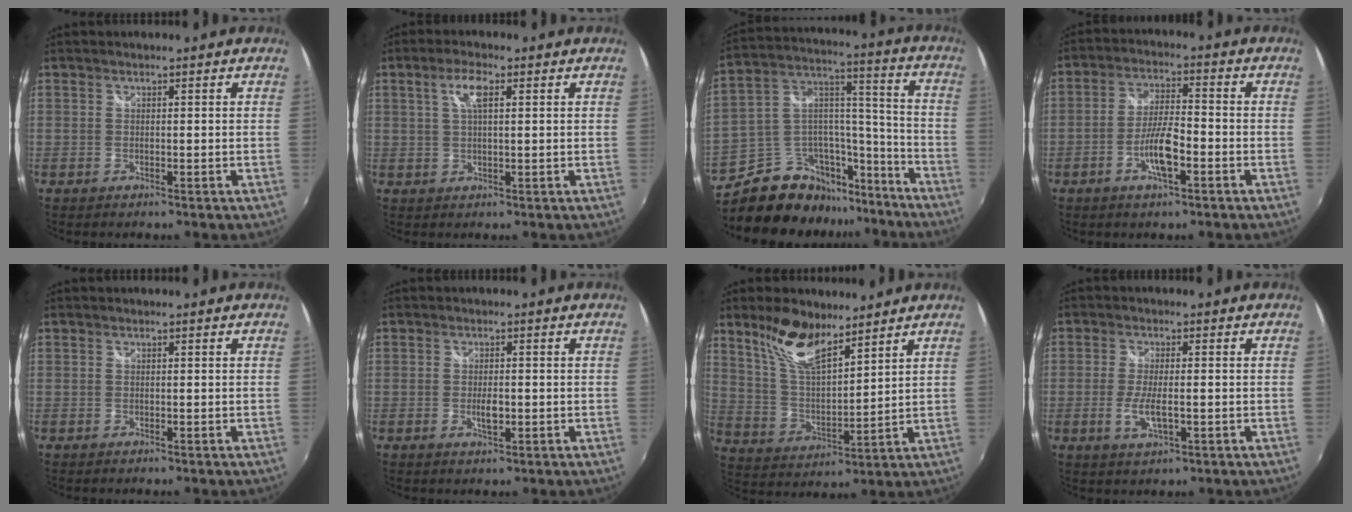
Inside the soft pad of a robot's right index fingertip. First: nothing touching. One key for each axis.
{"total": 4.3, "fx": 1.5, "fy": 1.4, "fz": 3.8, "tx": -0.072, "ty": 0.006, "tz": 0.028}
{"total": 15.5, "fx": -12.6, "fy": 8.1, "fz": 4.3, "tx": -0.081, "ty": 0.073, "tz": -0.202}
{"total": 7.4, "fx": -3.2, "fy": 1.9, "fz": 6.4, "tx": -0.129, "ty": 0.002, "tz": -0.057}
{"total": 0.0}
{"total": 2.8, "fx": -0.6, "fy": 1.2, "fz": 2.4, "tx": -0.040, "ty": -0.005, "tz": -0.009}
{"total": 12.0, "fx": 8.8, "fy": 4.0, "fz": 7.2, "tx": -0.141, "ty": 0.010, "tz": 0.176}
{"total": 5.4, "fx": -1.4, "fy": 1.5, "fz": 5.0, "tx": -0.101, "ty": -0.011, "tz": -0.025}